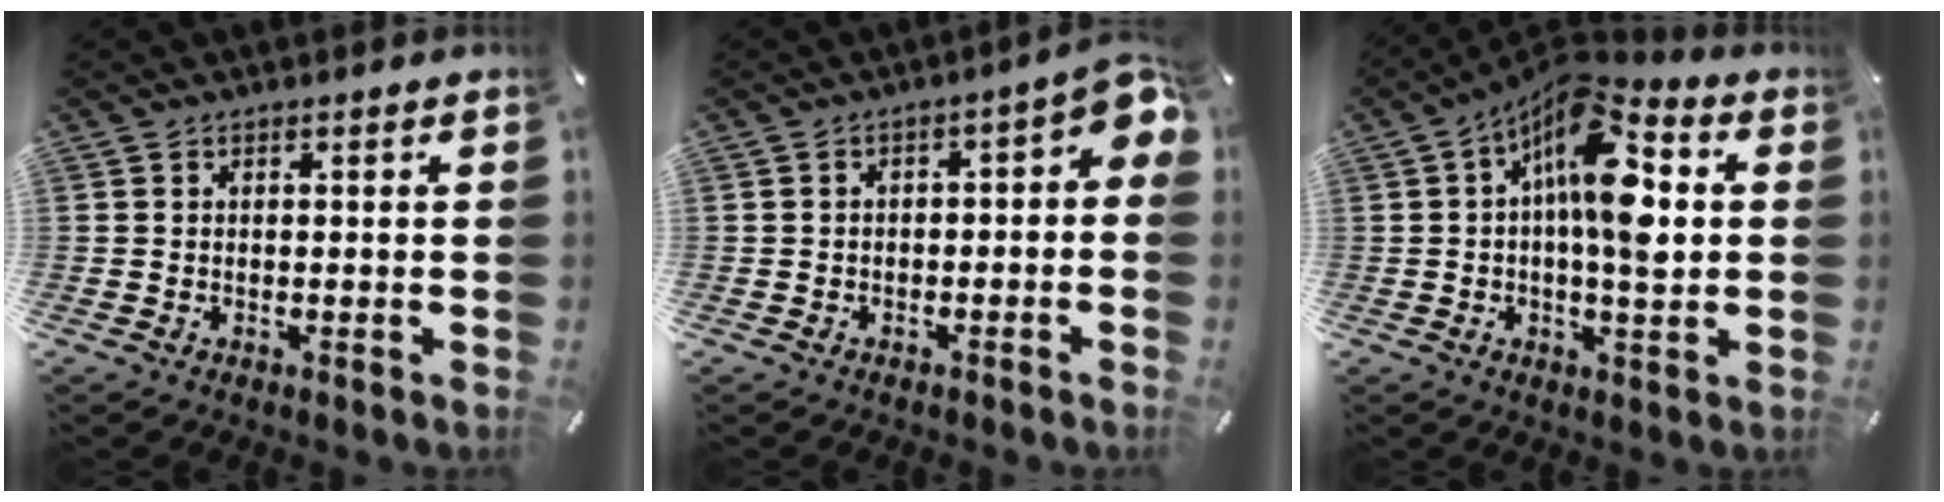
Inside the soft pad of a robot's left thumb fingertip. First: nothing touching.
{"total": 5.0, "force": [-0.9, 2.7, 4.1], "torque": [-0.059, 0.005, -0.021]}
{"total": 16.4, "force": [3.2, 7.1, 14.4], "torque": [-0.236, -0.022, 0.050]}